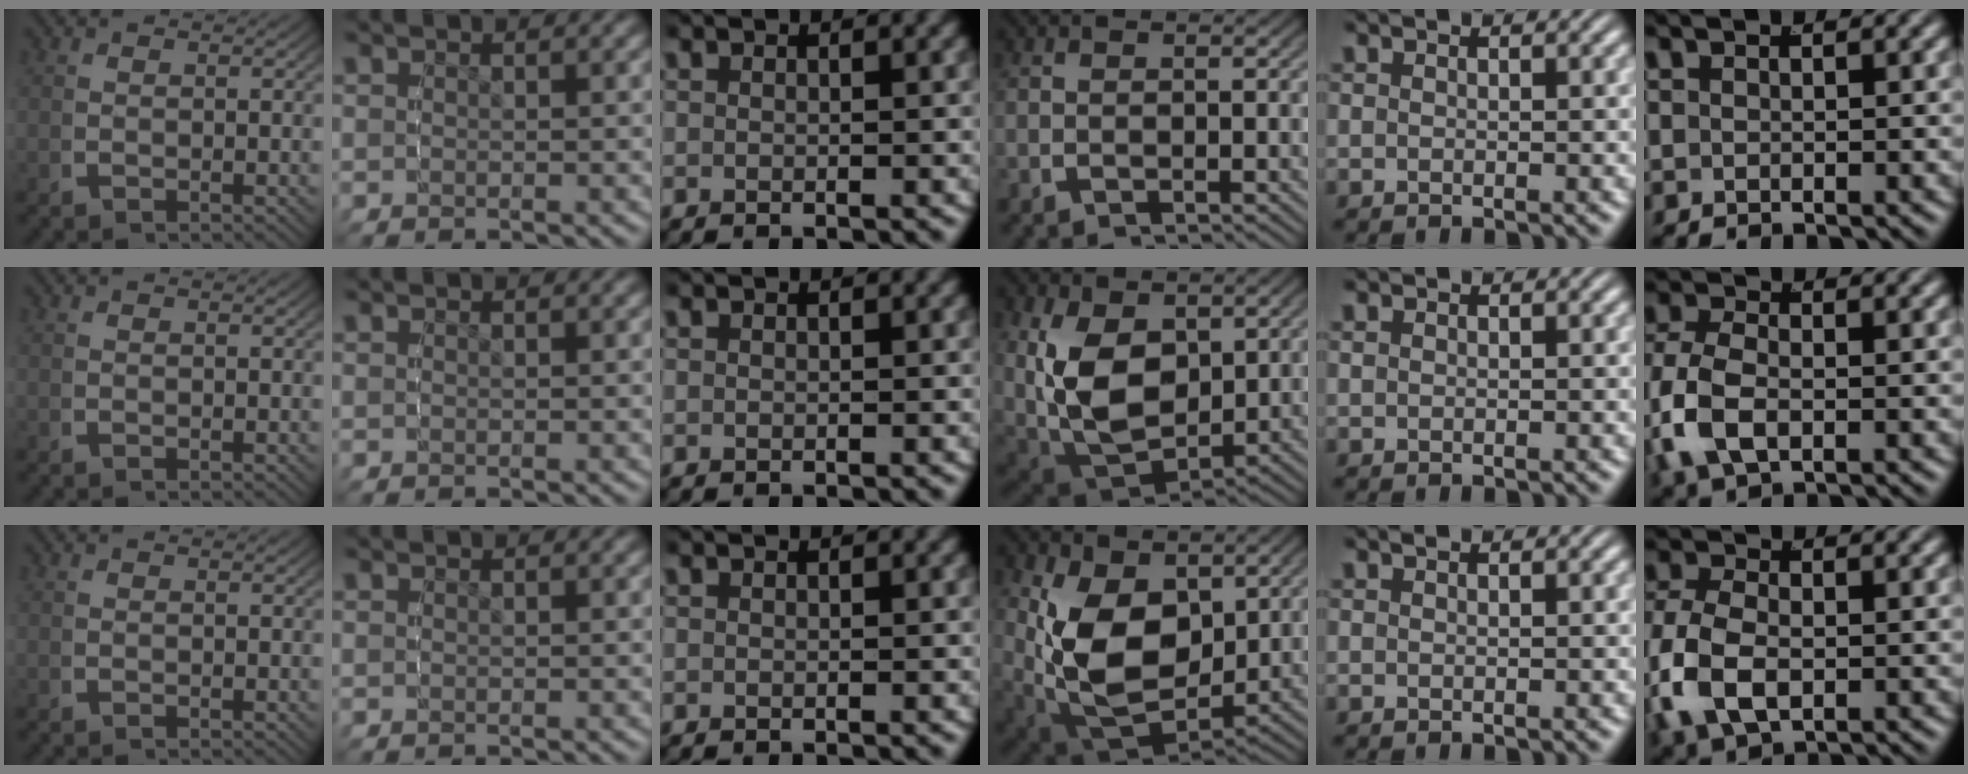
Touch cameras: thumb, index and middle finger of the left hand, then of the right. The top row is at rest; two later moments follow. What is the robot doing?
{"motion": "grasp_and_lifting", "object": "sponge"}